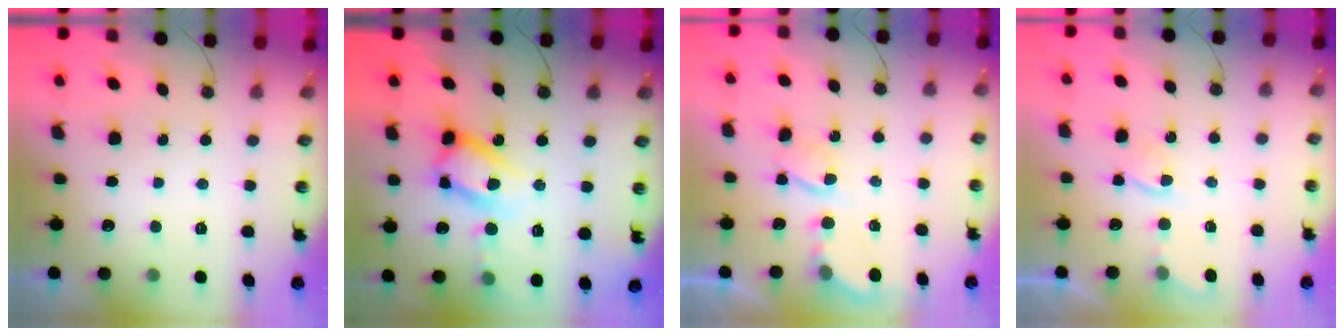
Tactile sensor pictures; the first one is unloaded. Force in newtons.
{"total": 14.4, "press": 14.4, "slide": 1.3}
{"total": 6.2, "press": 6.2, "slide": 0.5}
{"total": 3.3, "press": 3.3, "slide": 0.6}